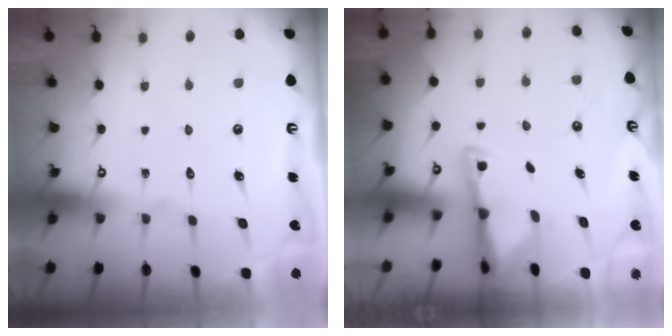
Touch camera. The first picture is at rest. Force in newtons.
{"total": 2.8, "press": 2.7, "slide": 0.7}